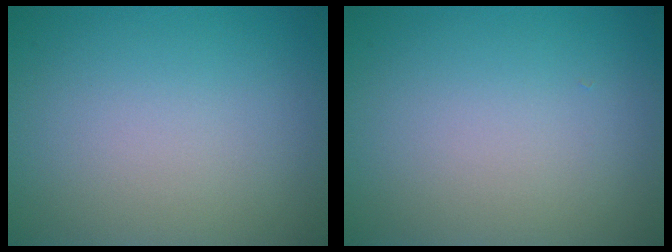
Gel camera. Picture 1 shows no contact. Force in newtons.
{"total": 0.0}